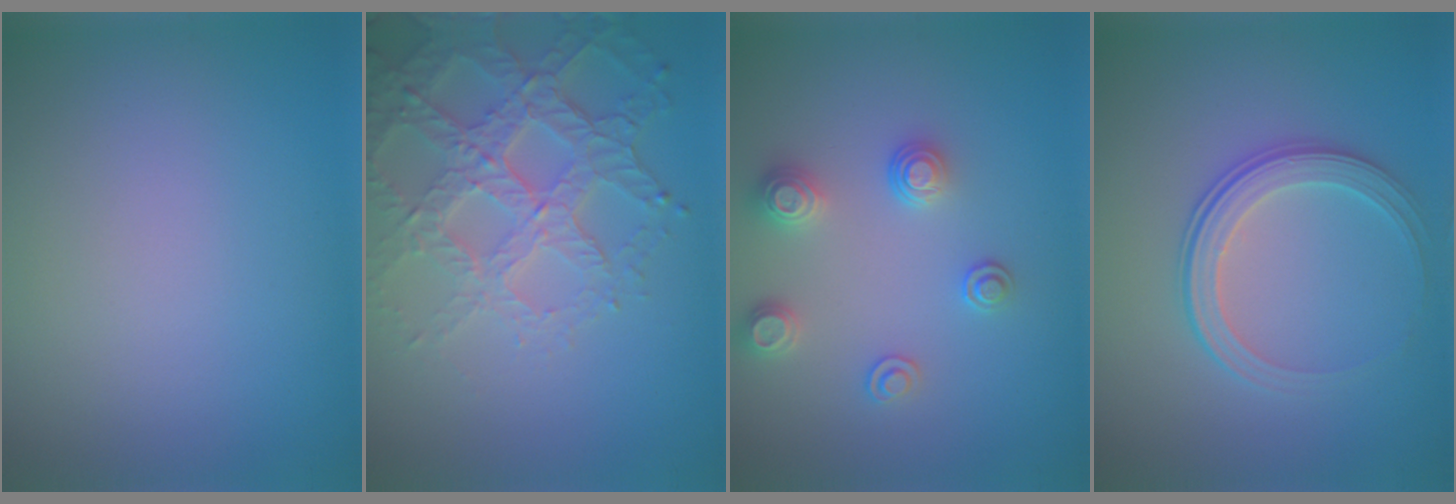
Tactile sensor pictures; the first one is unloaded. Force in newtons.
{"total": 6.0, "press": 4.7, "slide": 3.7}
{"total": 2.6, "press": 2.6, "slide": 0.4}
{"total": 3.4, "press": 2.8, "slide": 1.9}